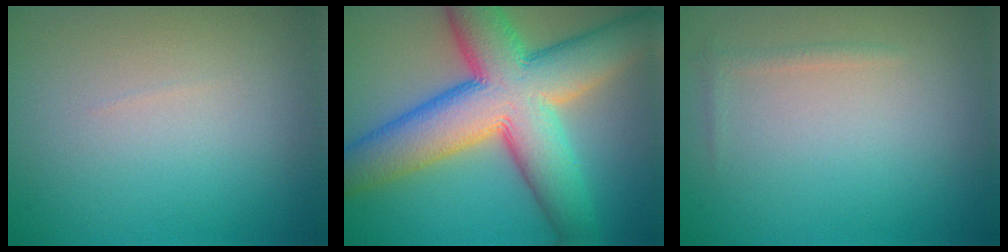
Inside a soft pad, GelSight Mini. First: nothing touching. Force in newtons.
{"total": 13.2, "press": 13.2, "slide": 0.4}
{"total": 0.7, "press": 0.7, "slide": 0.0}